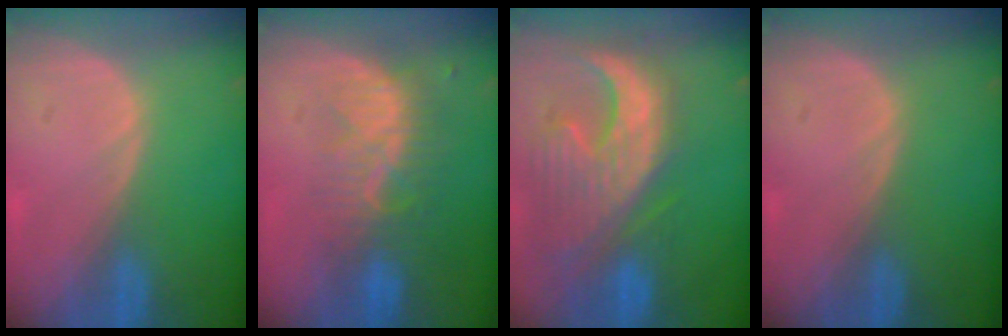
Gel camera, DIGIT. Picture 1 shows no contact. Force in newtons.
{"total": 8.1, "press": 7.2, "slide": 3.8}
{"total": 13.2, "press": 11.3, "slide": 6.8}
{"total": 0.0}